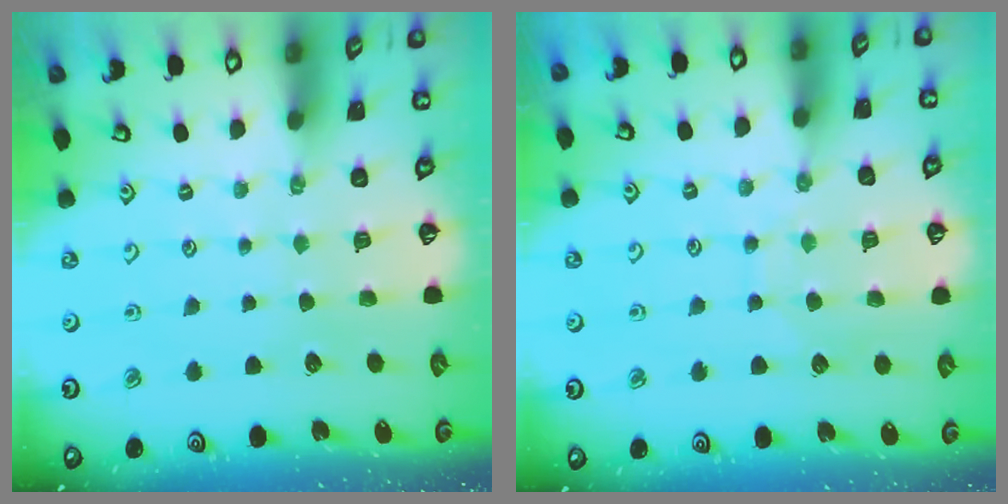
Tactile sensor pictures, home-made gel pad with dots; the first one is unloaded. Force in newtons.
{"total": 7.1, "press": 7.0, "slide": 0.6}